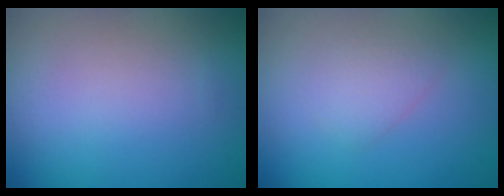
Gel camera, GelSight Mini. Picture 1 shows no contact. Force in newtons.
{"total": 1.6, "press": 1.6, "slide": 0.0}